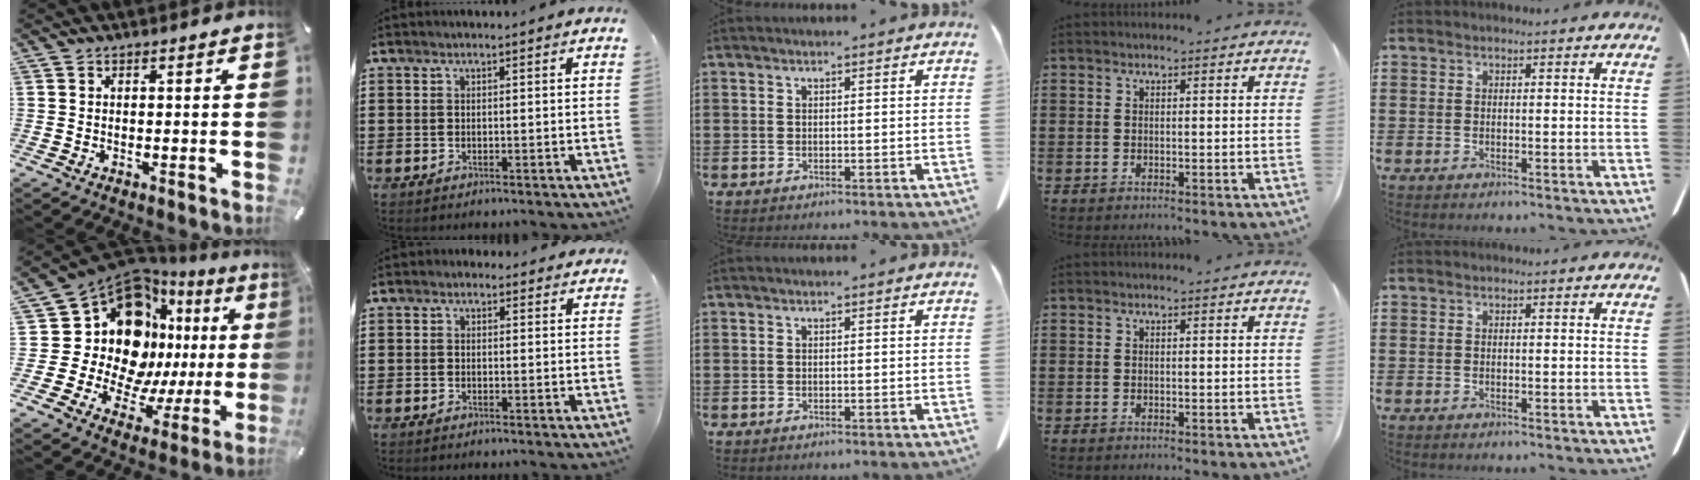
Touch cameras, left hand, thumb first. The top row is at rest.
{"thumb": {"total": 20.3, "force": [7.5, 13.5, 13.2], "torque": [-0.233, -0.093, 0.132]}, "index": {"total": 1.0, "force": [0.5, 0.9, 0.3], "torque": [-0.009, 0.007, 0.008]}}